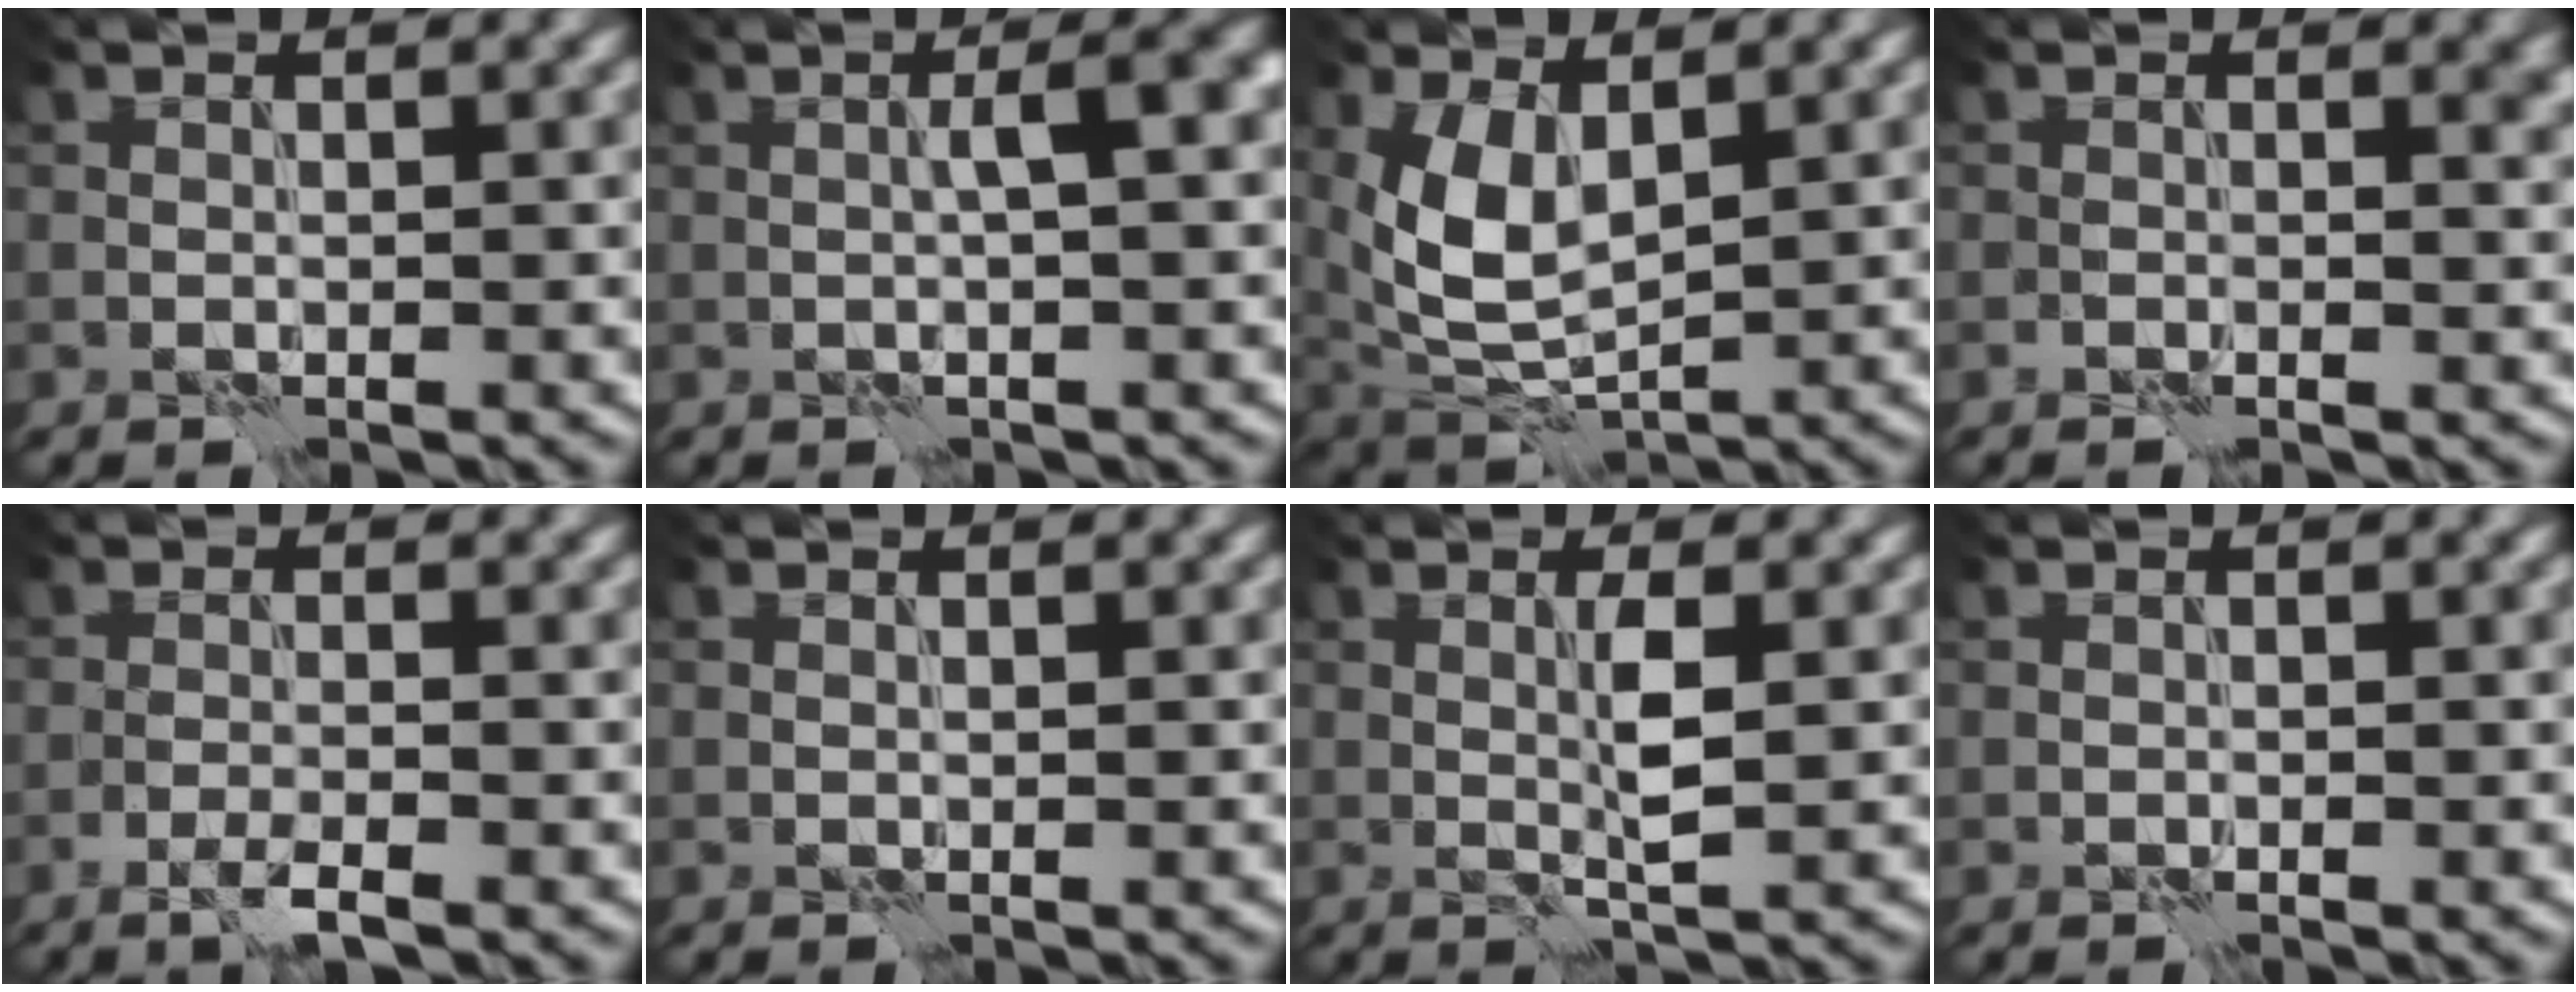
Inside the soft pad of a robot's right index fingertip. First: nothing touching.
{"total": 3.1, "force": [0.2, 0.3, 3.1], "torque": [-0.049, 0.009, 0.002]}
{"total": 5.8, "force": [1.2, 3.1, 4.7], "torque": [-0.111, -0.006, 0.031]}
{"total": 1.5, "force": [0.5, 0.8, 1.1], "torque": [-0.009, -0.005, 0.007]}
{"total": 1.9, "force": [-1.1, 0.1, 1.5], "torque": [-0.029, 0.000, -0.026]}
{"total": 0.0}
{"total": 2.2, "force": [0.3, 0.2, 2.1], "torque": [-0.040, 0.001, 0.005]}
{"total": 0.0}